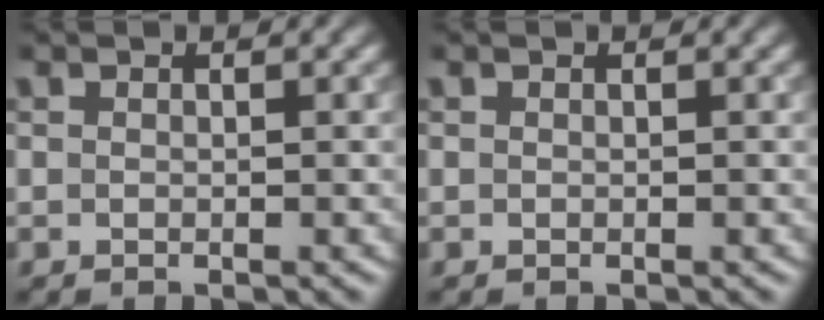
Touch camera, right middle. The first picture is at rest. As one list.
[{"total": 0.0}]